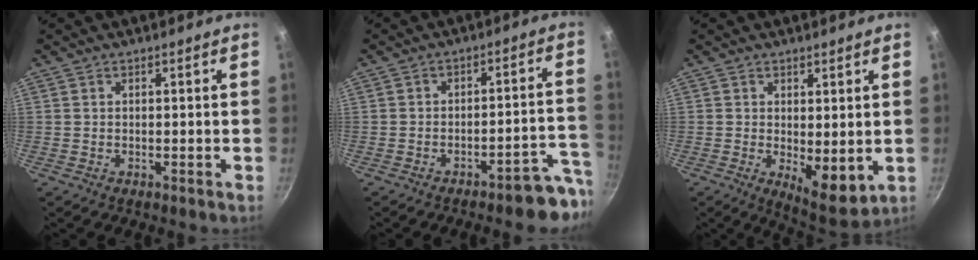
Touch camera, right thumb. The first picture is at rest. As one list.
[{"total": 9.5, "force": [-6.4, 3.0, 6.3], "torque": [-0.023, 0.057, -0.080]}, {"total": 7.6, "force": [0.1, 3.4, 6.8], "torque": [-0.082, -0.027, 0.010]}]